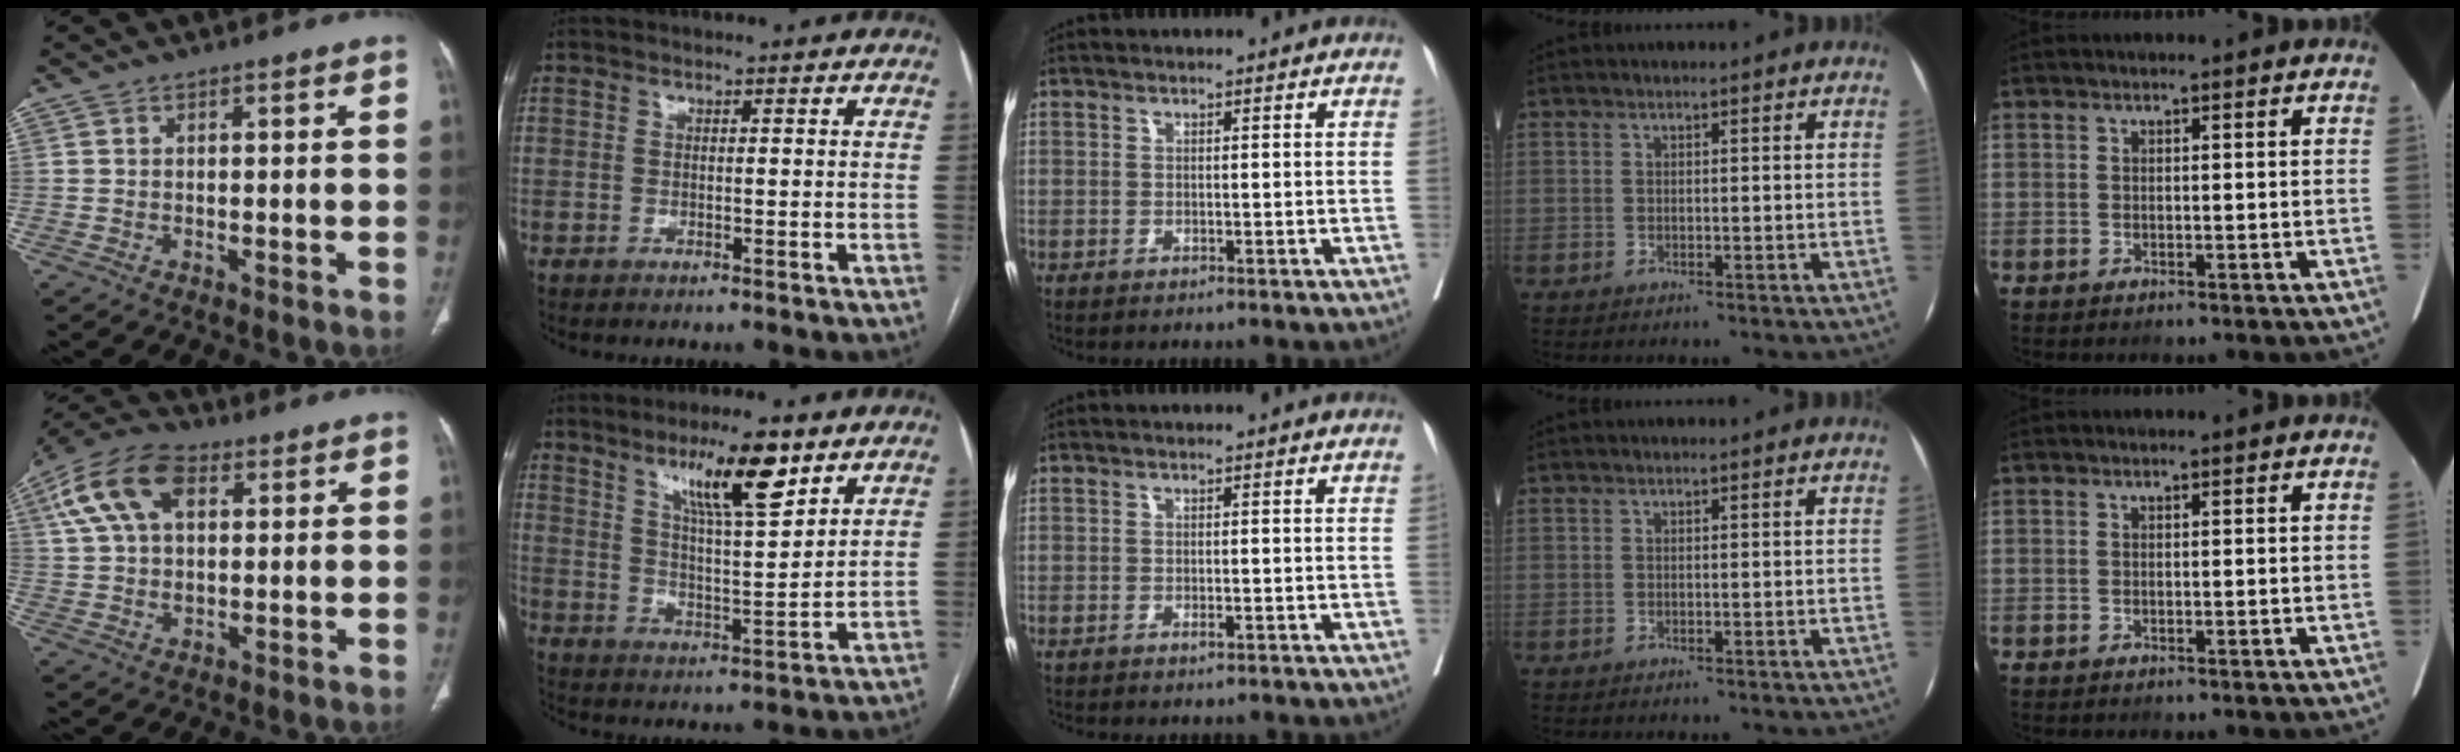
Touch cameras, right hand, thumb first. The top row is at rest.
{"thumb": {"total": 14.2, "force": [5.1, 8.3, 10.4], "torque": [-0.199, 0.013, 0.090]}, "index": {"total": 11.5, "force": [7.1, 1.8, 8.8], "torque": [-0.151, -0.003, 0.121]}, "middle": {"total": 0.7, "force": [-0.4, 0.0, 0.5], "torque": [-0.016, 0.000, -0.007]}}